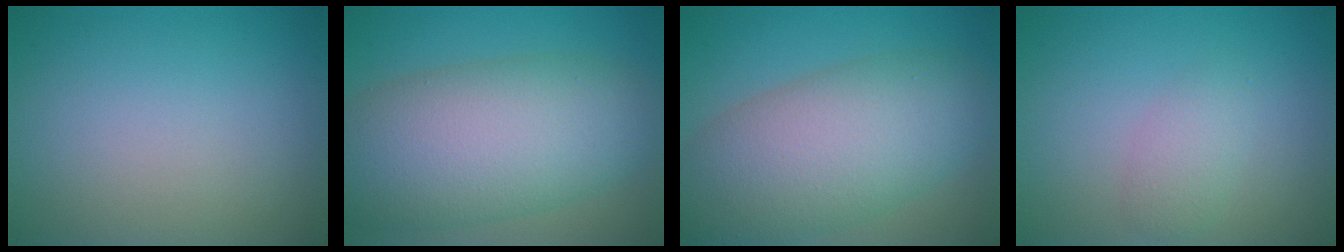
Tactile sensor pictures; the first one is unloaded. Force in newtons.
{"total": 11.2, "press": 11.2, "slide": 0.1}
{"total": 9.9, "press": 9.9, "slide": 0.6}
{"total": 1.8, "press": 1.8, "slide": 0.1}